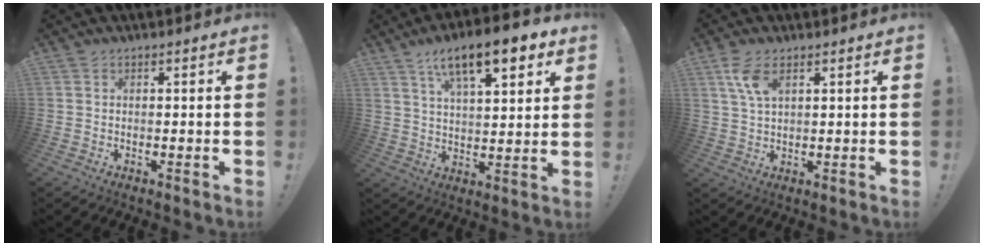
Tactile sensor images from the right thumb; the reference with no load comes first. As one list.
[{"total": 14.6, "force": [8.3, 5.0, 11.0], "torque": [-0.173, -0.036, 0.135]}, {"total": 6.7, "force": [3.4, 2.9, 5.0], "torque": [-0.100, -0.011, 0.062]}]